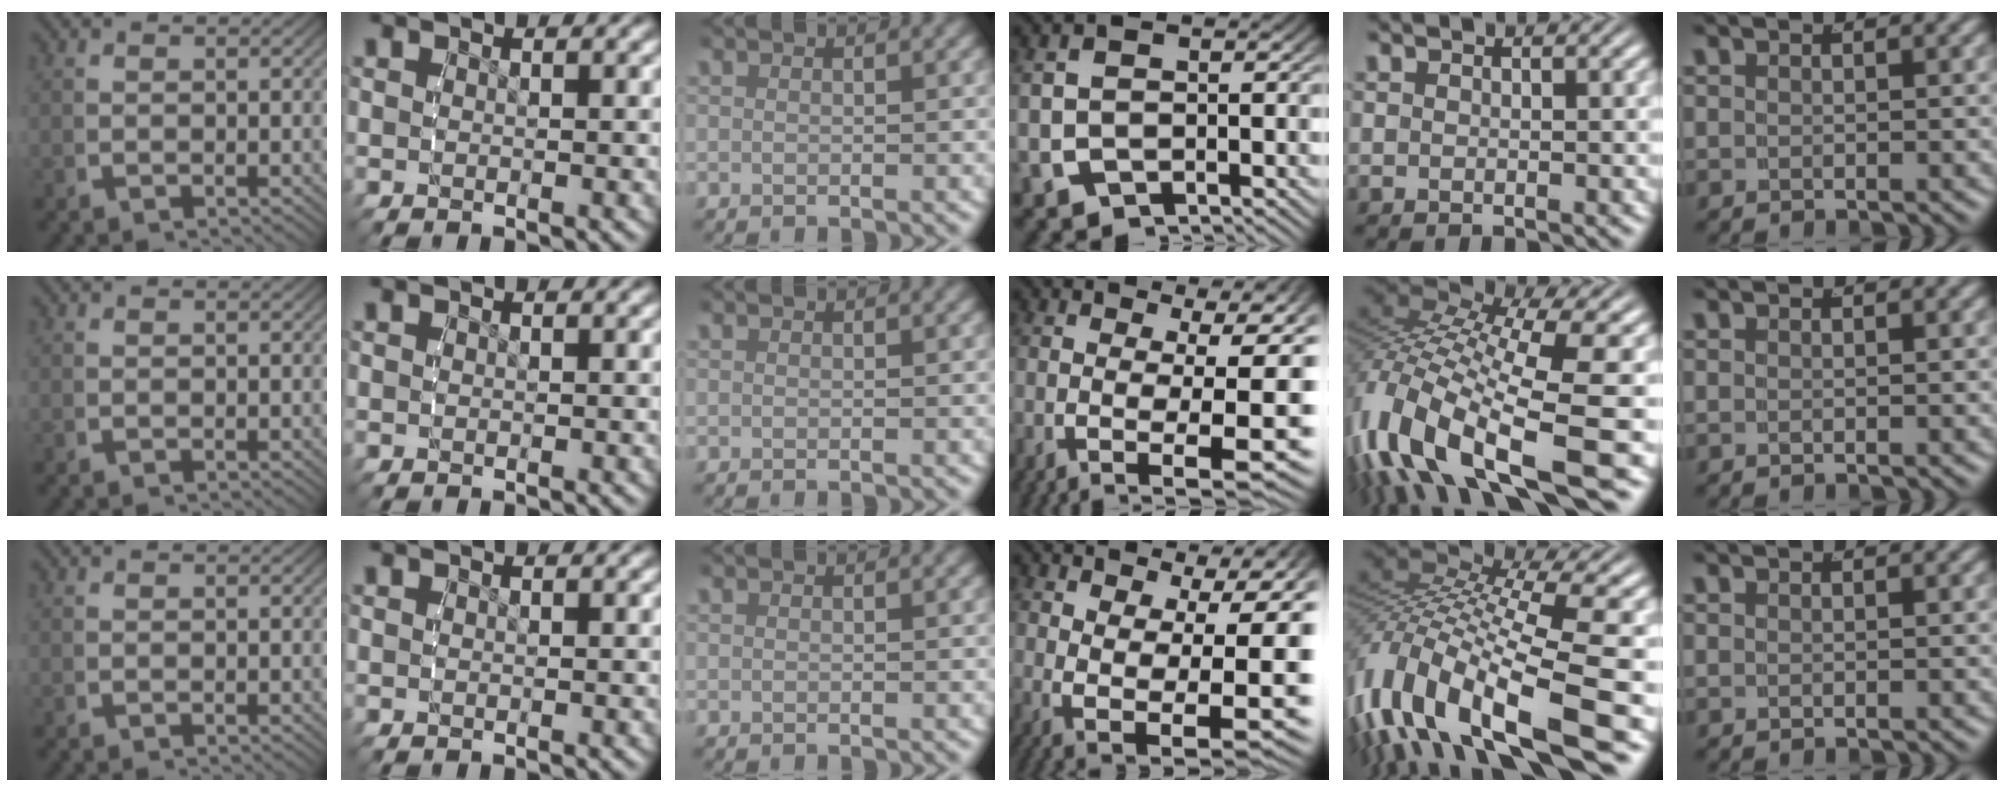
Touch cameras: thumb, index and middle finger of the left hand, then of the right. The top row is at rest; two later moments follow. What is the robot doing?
{"motion": "grasp_and_lifting", "object": "backpack"}